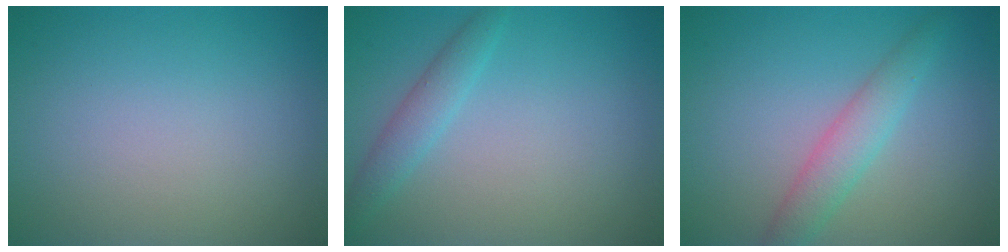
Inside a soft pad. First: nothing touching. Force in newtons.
{"total": 2.0, "press": 2.0, "slide": 0.1}
{"total": 2.9, "press": 2.9, "slide": 0.1}